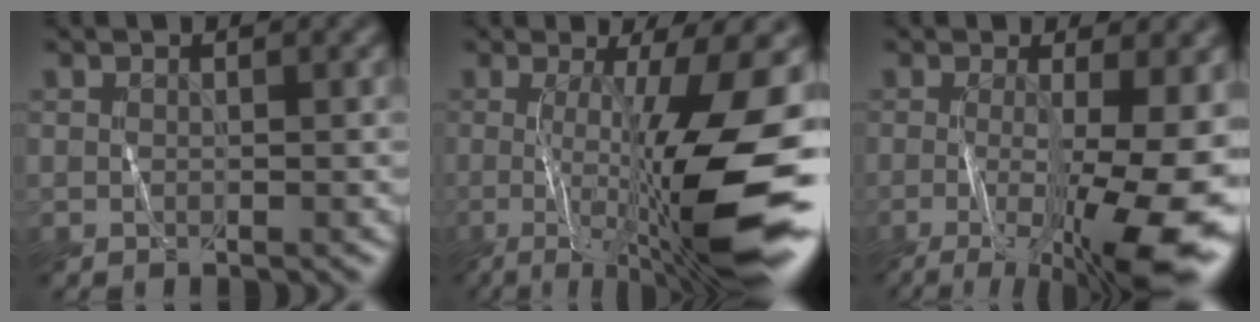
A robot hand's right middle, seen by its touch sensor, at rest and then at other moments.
{"total": 11.9, "force": [-1.5, 2.6, 11.5], "torque": [-0.189, -0.019, -0.019]}
{"total": 12.9, "force": [-2.8, 3.6, 12.1], "torque": [-0.173, -0.020, -0.028]}